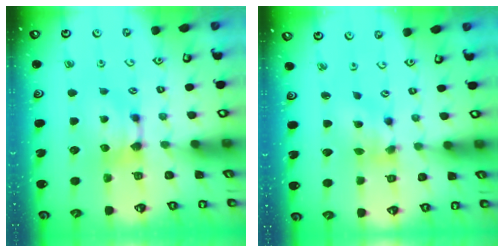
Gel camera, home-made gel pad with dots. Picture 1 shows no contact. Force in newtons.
{"total": 2.9, "press": 2.4, "slide": 1.6}